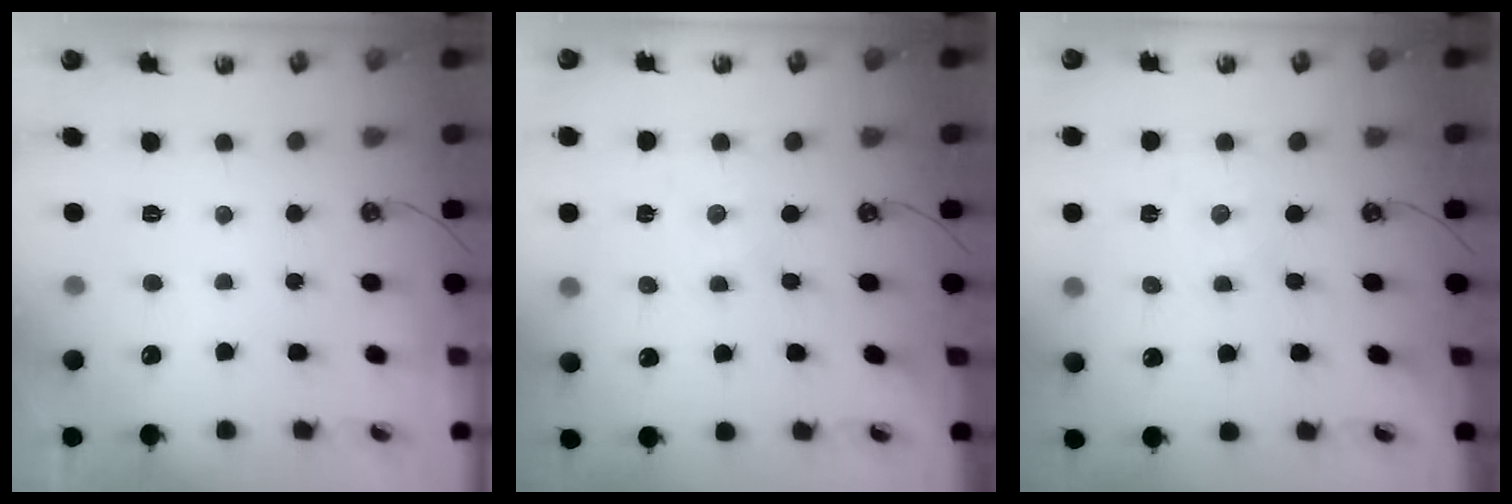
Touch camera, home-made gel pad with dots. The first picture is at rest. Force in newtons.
{"total": 0.0}
{"total": 0.0}